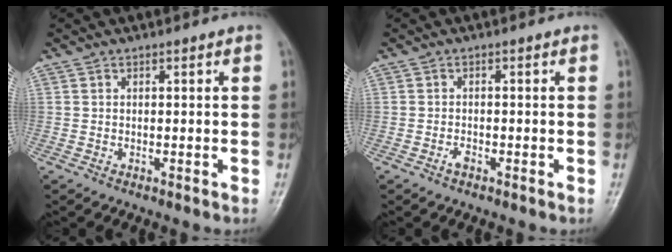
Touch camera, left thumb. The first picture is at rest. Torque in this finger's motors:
{"motor_torque": [-0.01, 0.01, 0.06, 0.06, 0.00]}